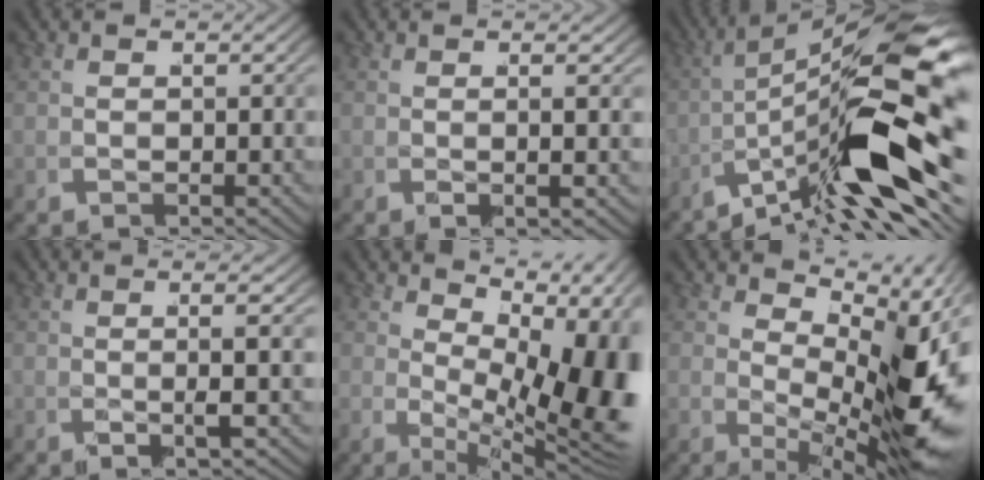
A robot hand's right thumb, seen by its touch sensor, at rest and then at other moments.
{"total": 2.2, "force": [0.8, -0.2, 2.1], "torque": [-0.028, 0.007, 0.009]}
{"total": 14.4, "force": [-1.1, 5.8, 13.2], "torque": [-0.197, -0.022, -0.016]}
{"total": 3.4, "force": [1.1, -0.3, 3.2], "torque": [-0.042, 0.015, 0.011]}
{"total": 12.8, "force": [0.7, 6.8, 10.8], "torque": [-0.168, -0.053, 0.038]}
{"total": 10.3, "force": [1.8, 4.6, 9.1], "torque": [-0.123, -0.008, 0.032]}